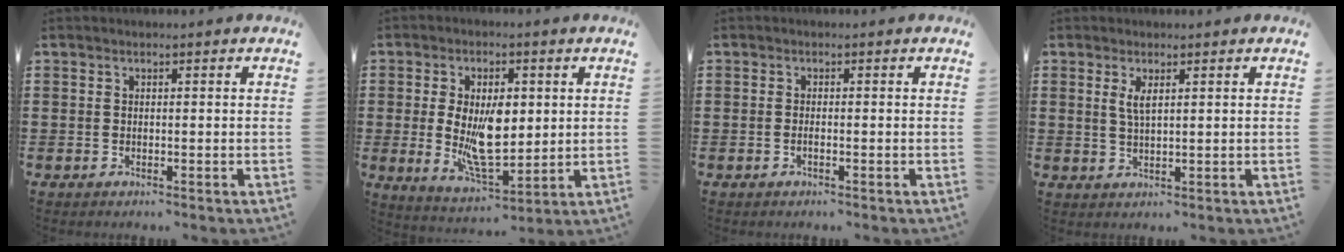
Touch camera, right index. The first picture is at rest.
{"total": 9.0, "force": [0.6, 4.5, 7.8], "torque": [-0.137, -0.002, 0.006]}
{"total": 0.7, "force": [-0.4, 0.0, 0.5], "torque": [-0.010, -0.004, -0.007]}
{"total": 2.6, "force": [1.2, 0.7, 2.2], "torque": [-0.046, 0.003, 0.019]}